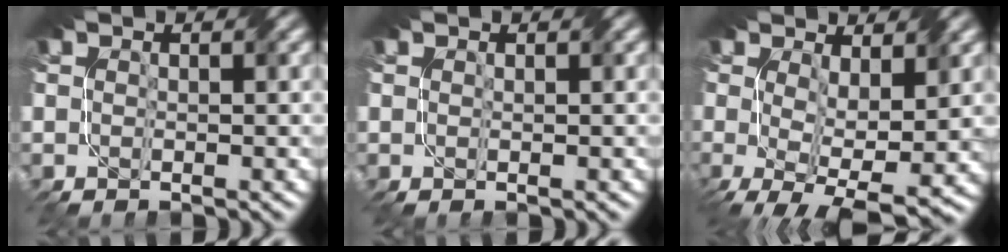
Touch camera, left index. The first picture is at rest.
{"total": 0.0}
{"total": 8.4, "force": [-0.9, 4.7, 7.0], "torque": [-0.135, -0.025, 0.004]}